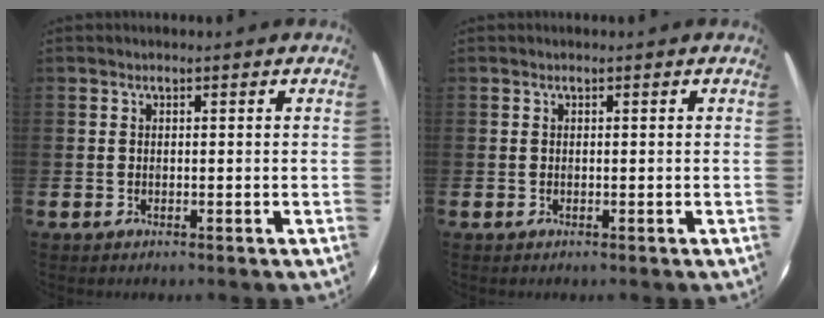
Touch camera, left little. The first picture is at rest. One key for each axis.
{"total": 0.0}